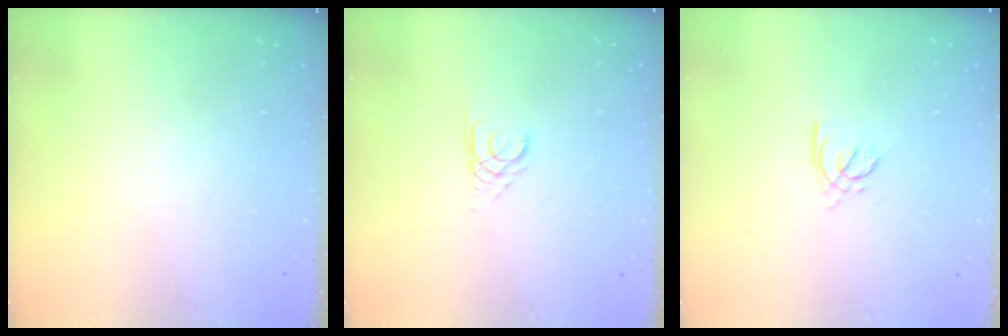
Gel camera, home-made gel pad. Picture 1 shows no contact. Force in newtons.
{"total": 2.6, "press": 2.6, "slide": 0.3}
{"total": 2.4, "press": 2.4, "slide": 0.6}